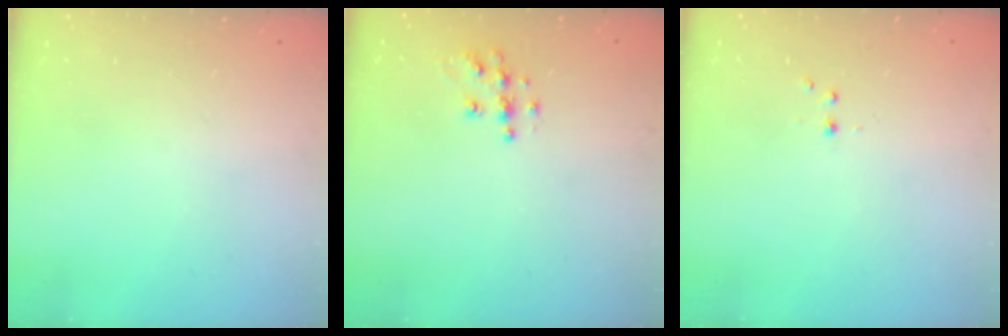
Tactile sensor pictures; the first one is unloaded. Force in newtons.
{"total": 7.8, "press": 7.8, "slide": 0.2}
{"total": 2.2, "press": 1.9, "slide": 1.0}